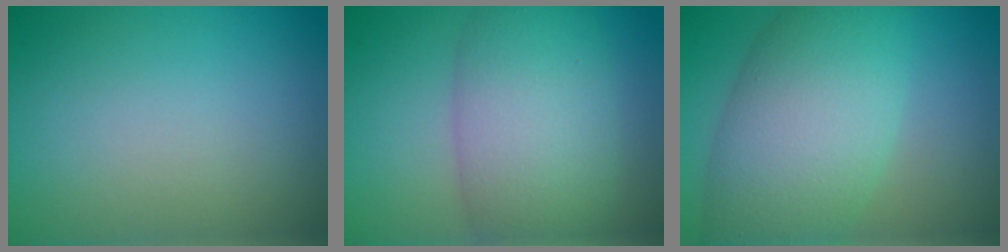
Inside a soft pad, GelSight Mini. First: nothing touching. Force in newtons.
{"total": 8.1, "press": 8.1, "slide": 0.4}
{"total": 9.4, "press": 9.4, "slide": 0.3}